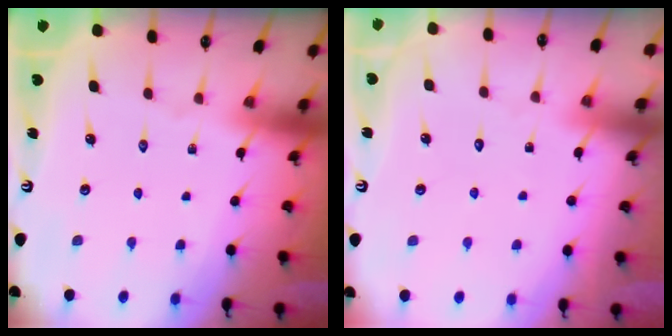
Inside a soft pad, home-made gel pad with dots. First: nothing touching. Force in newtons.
{"total": 3.5, "press": 3.5, "slide": 0.2}